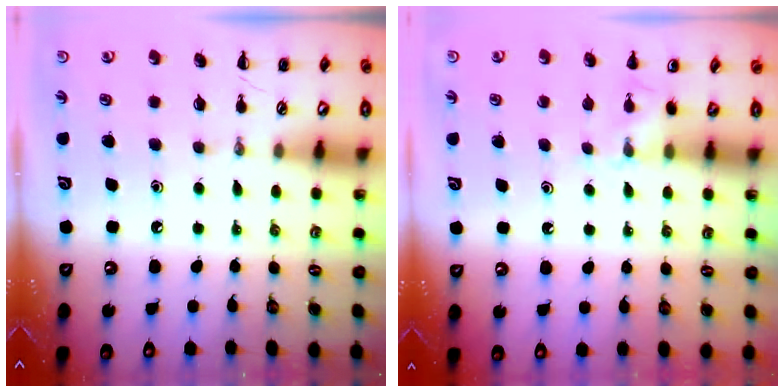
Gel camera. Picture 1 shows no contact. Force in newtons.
{"total": 5.2, "press": 5.0, "slide": 1.5}